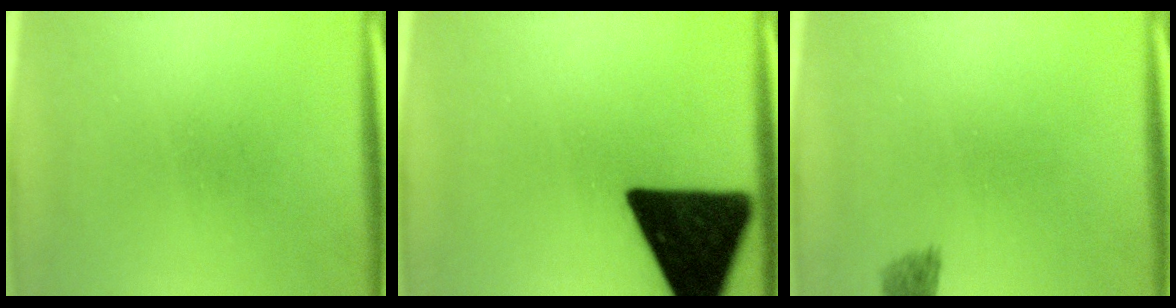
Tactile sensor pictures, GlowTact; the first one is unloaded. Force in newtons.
{"total": 19.1}
{"total": 1.9}